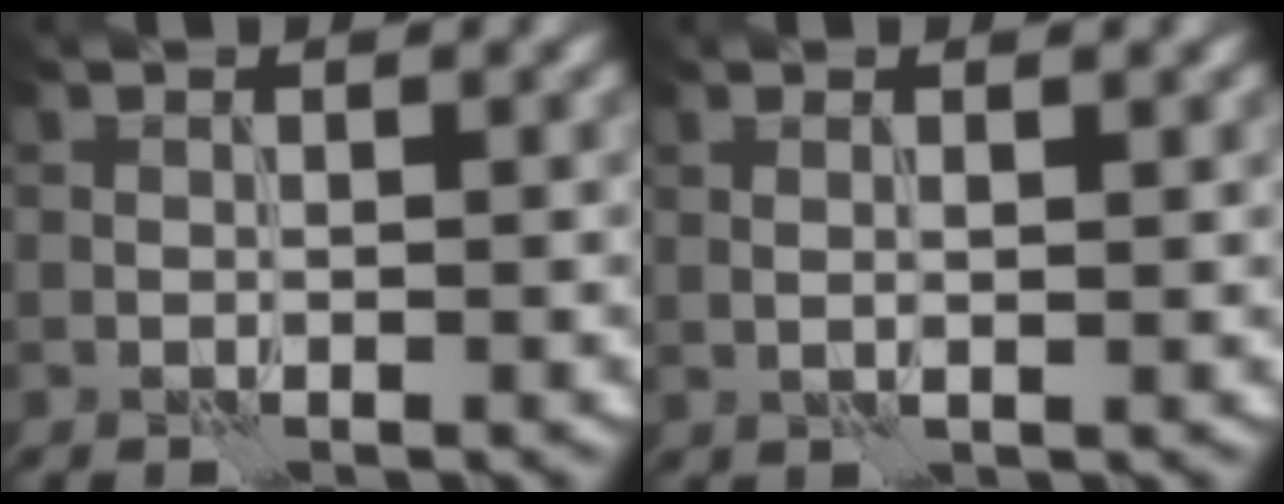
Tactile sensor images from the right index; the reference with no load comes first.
{"total": 2.3, "force": [1.0, 0.8, 1.9], "torque": [-0.020, 0.003, 0.004]}